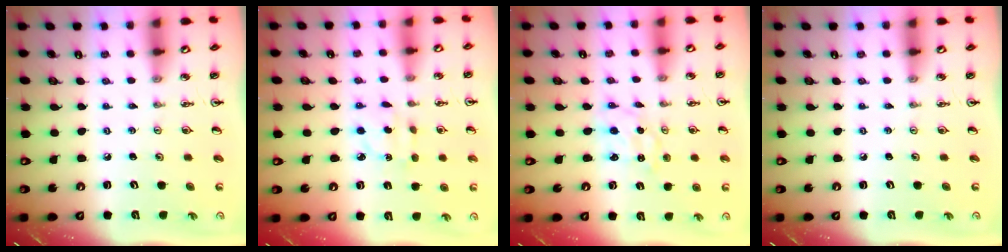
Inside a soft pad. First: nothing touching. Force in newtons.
{"total": 3.9, "press": 3.9, "slide": 0.4}
{"total": 1.5, "press": 1.5, "slide": 0.1}
{"total": 0.0}